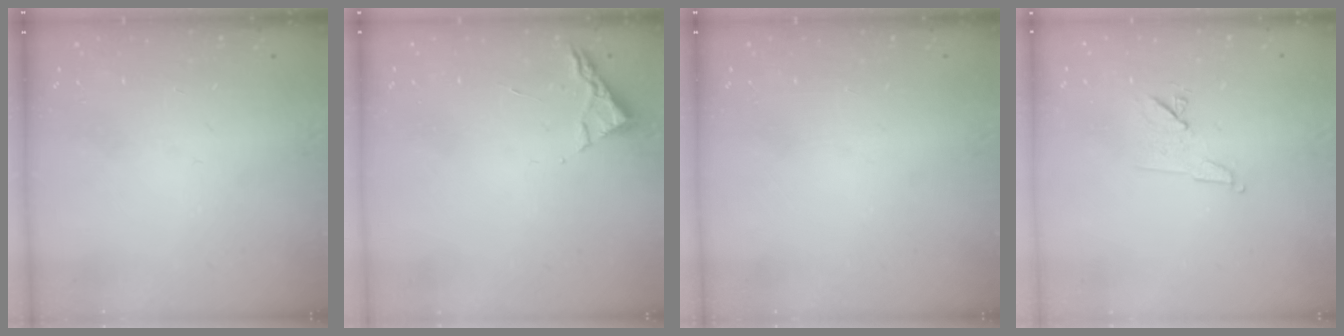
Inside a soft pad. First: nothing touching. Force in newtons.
{"total": 3.0, "press": 2.9, "slide": 0.4}
{"total": 0.0}
{"total": 7.5, "press": 7.4, "slide": 1.3}